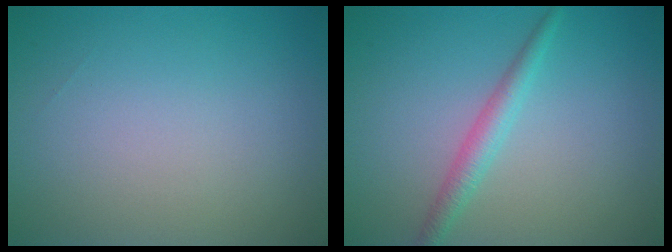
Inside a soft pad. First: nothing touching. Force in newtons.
{"total": 2.0, "press": 2.0, "slide": 0.0}